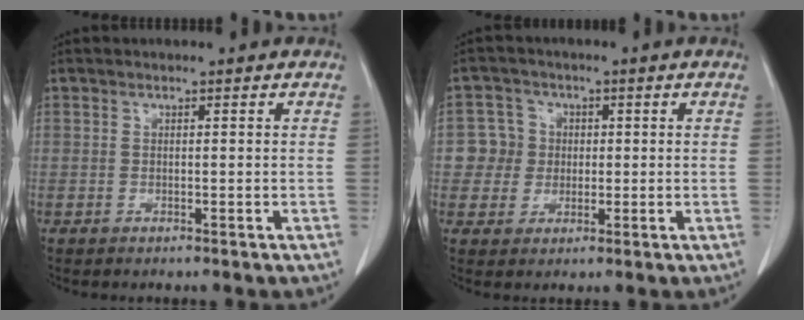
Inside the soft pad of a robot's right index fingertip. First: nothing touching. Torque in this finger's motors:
{"motor_torque": [-0.05, 0.04, 0.00, -0.01]}